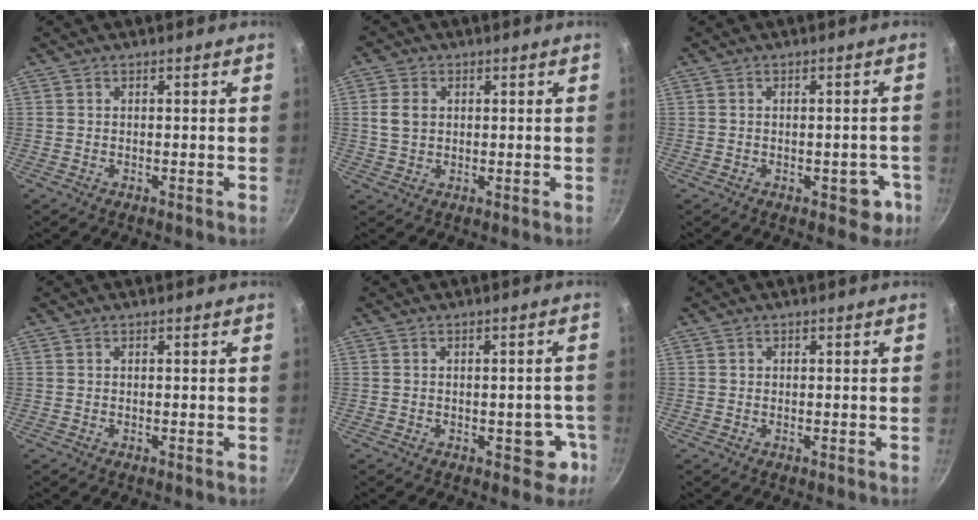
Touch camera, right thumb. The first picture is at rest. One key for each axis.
{"total": 4.5, "fx": 0.8, "fy": 3.5, "fz": 2.8, "tx": -0.046, "ty": 0.002, "tz": 0.014}
{"total": 4.7, "fx": -1.8, "fy": 2.6, "fz": 3.5, "tx": -0.010, "ty": 0.016, "tz": -0.018}
{"total": 0.0}
{"total": 5.2, "fx": -1.9, "fy": 2.9, "fz": 3.8, "tx": -0.006, "ty": 0.016, "tz": -0.021}
{"total": 0.0}